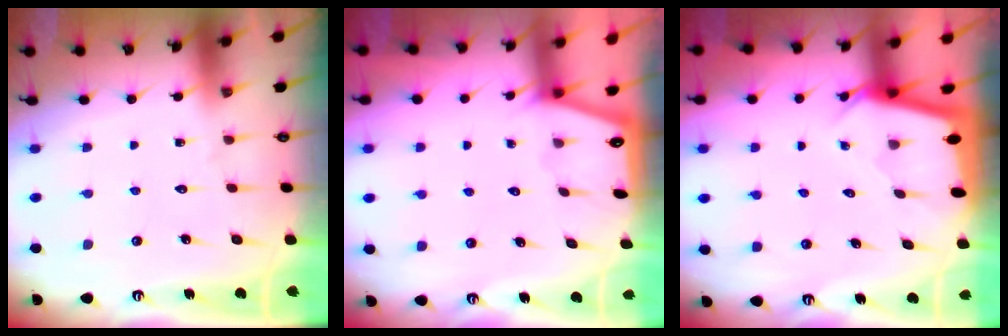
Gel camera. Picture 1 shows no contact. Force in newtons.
{"total": 0.7, "press": 0.6, "slide": 0.2}
{"total": 2.3, "press": 2.3, "slide": 0.2}